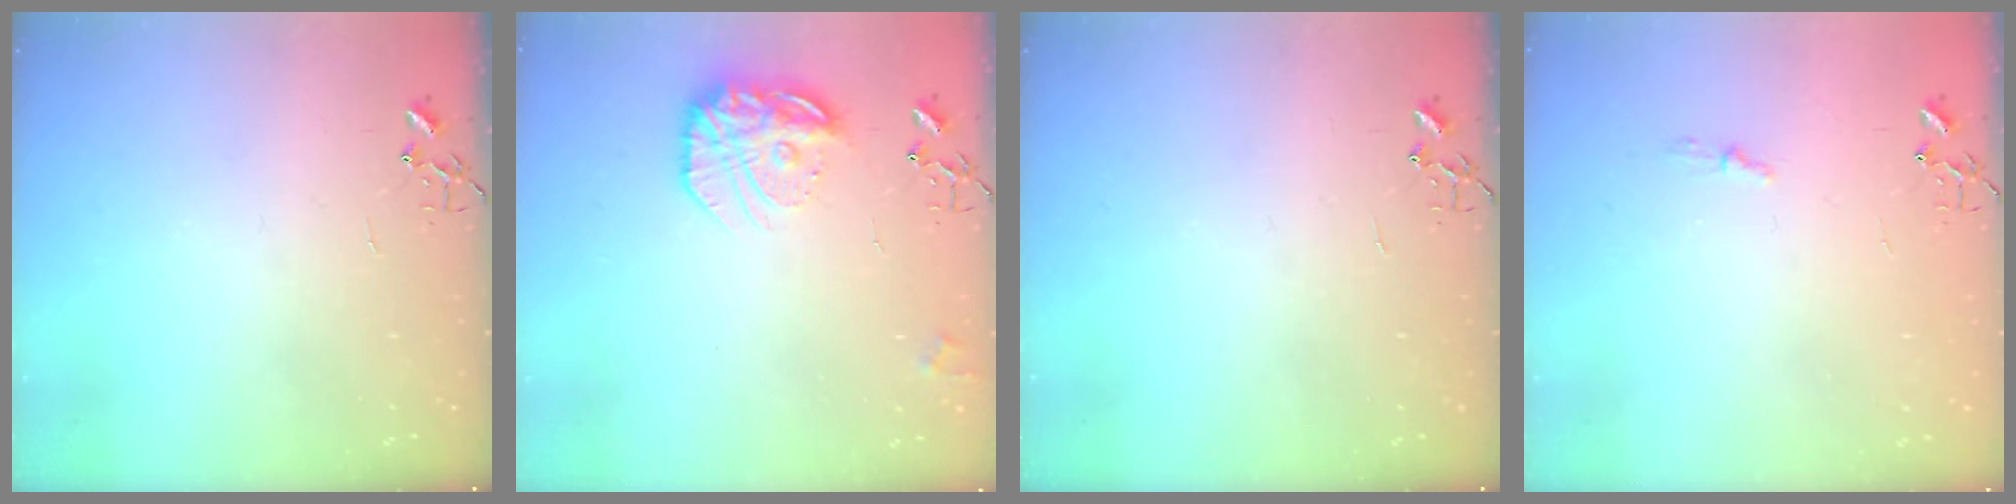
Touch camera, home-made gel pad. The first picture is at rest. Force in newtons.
{"total": 17.1, "press": 17.0, "slide": 1.2}
{"total": 0.0}
{"total": 3.8, "press": 3.7, "slide": 0.5}